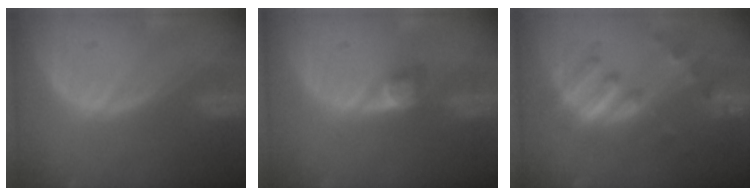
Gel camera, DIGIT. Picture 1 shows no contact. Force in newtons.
{"total": 2.7, "press": 2.5, "slide": 1.0}
{"total": 6.5, "press": 6.5, "slide": 0.8}